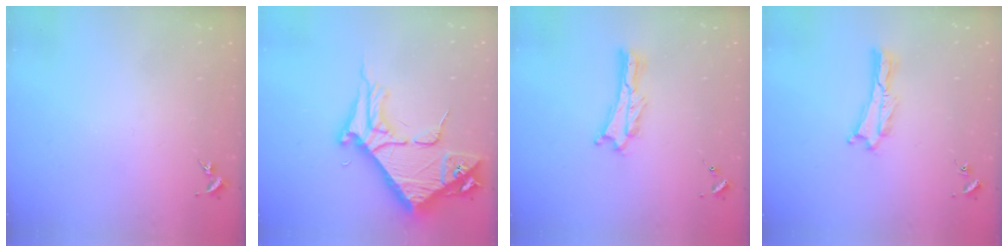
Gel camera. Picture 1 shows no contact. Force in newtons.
{"total": 9.5, "press": 9.5, "slide": 1.1}
{"total": 1.3, "press": 1.3, "slide": 0.3}
{"total": 0.6, "press": 0.5, "slide": 0.2}